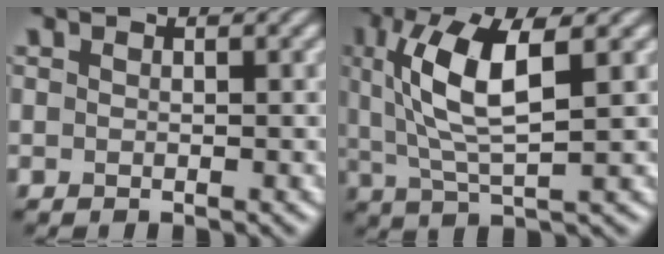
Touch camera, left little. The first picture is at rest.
{"total": 7.5, "force": [1.9, 2.3, 6.9], "torque": [-0.139, 0.003, 0.037]}